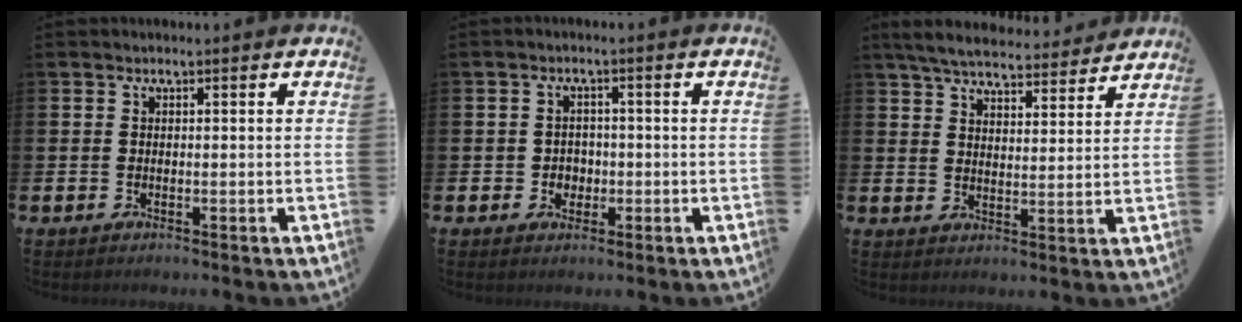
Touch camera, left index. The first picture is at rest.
{"total": 2.3, "force": [-0.4, 2.2, 0.7], "torque": [-0.006, 0.001, -0.015]}
{"total": 6.1, "force": [5.8, 1.0, 1.3], "torque": [-0.046, -0.034, 0.102]}